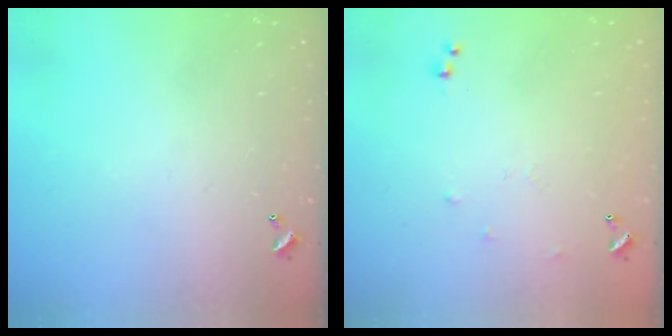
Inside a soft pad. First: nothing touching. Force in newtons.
{"total": 6.3, "press": 6.3, "slide": 0.7}